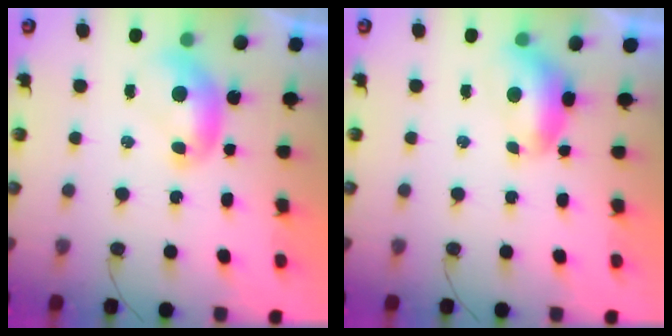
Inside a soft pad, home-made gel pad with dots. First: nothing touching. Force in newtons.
{"total": 0.0}